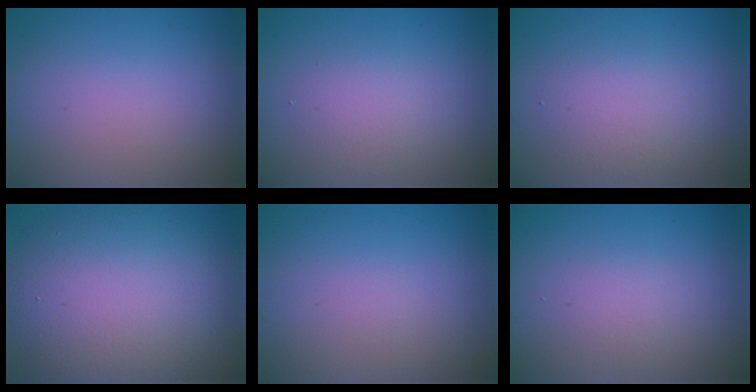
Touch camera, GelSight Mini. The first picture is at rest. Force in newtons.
{"total": 2.3, "press": 2.3, "slide": 0.1}
{"total": 2.6, "press": 2.6, "slide": 0.3}
{"total": 11.4, "press": 11.4, "slide": 0.6}
{"total": 0.0}
{"total": 1.2, "press": 1.2, "slide": 0.1}